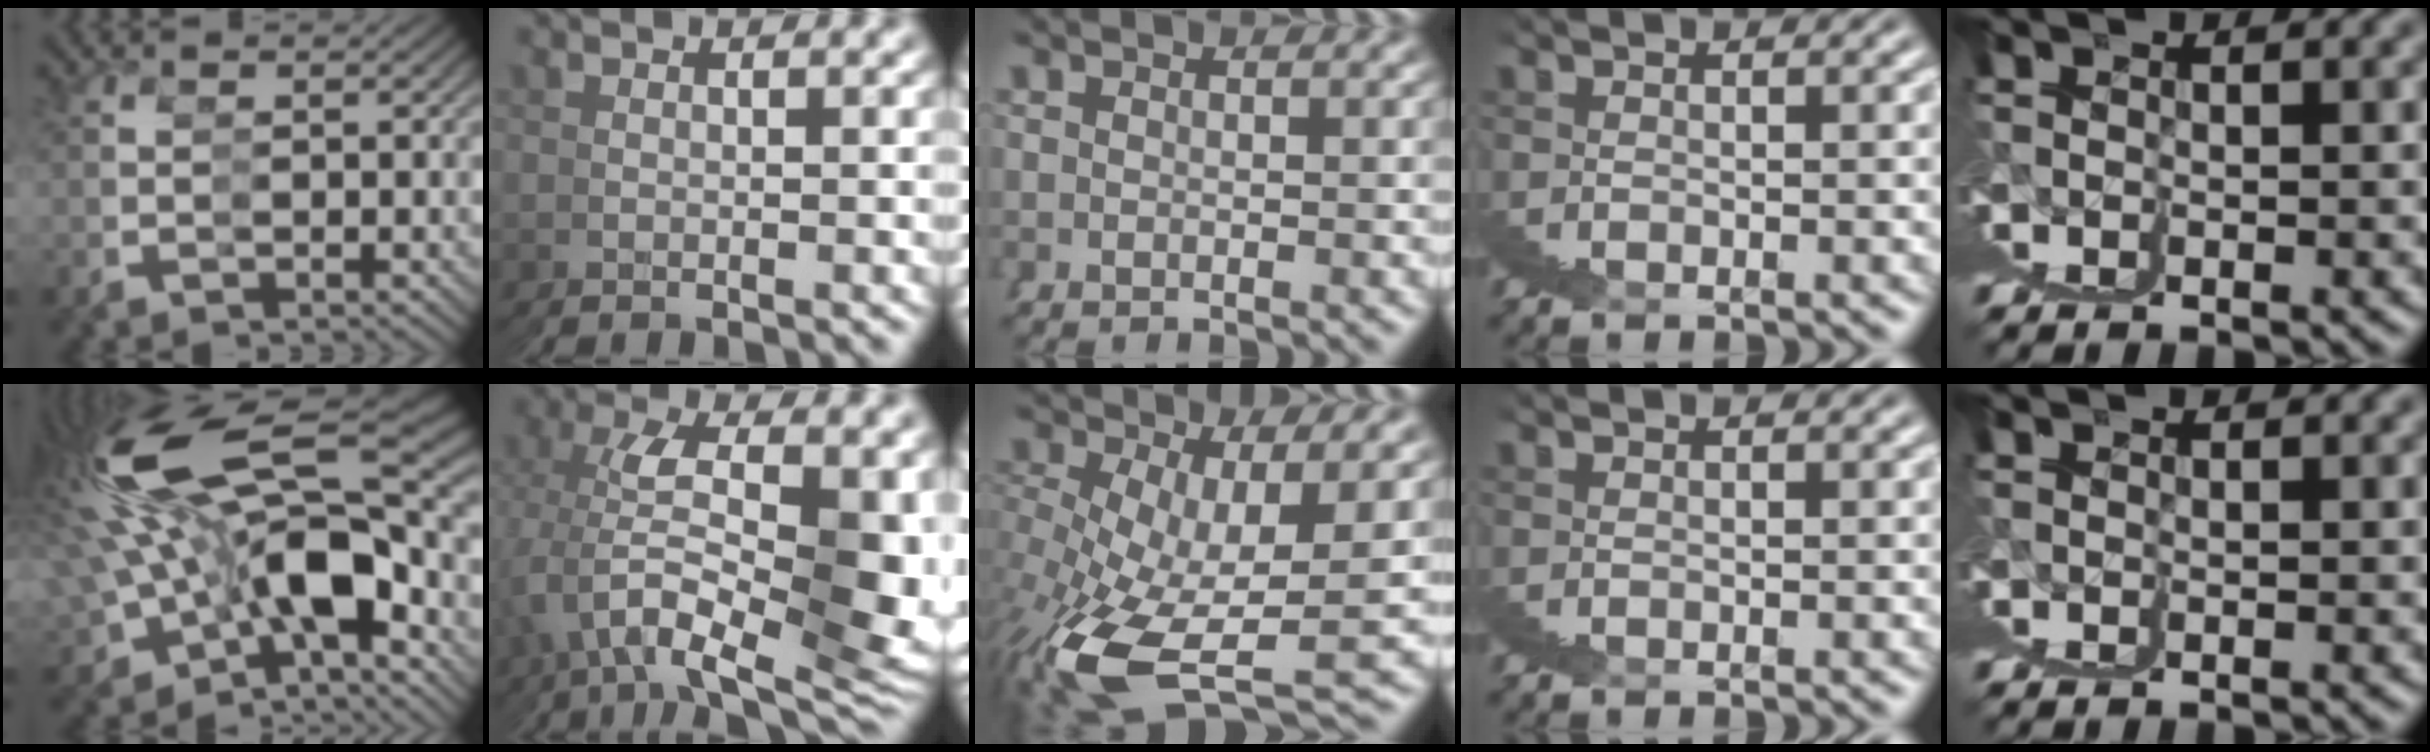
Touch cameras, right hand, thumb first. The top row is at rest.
{"thumb": {"total": 14.4, "force": [1.5, 8.7, 11.5], "torque": [-0.255, 0.001, 0.032]}, "index": {"total": 9.5, "force": [0.6, 3.3, 8.8], "torque": [-0.155, 0.004, 0.013]}, "middle": {"total": 10.2, "force": [-3.6, 5.1, 8.1], "torque": [-0.167, -0.070, -0.019]}}